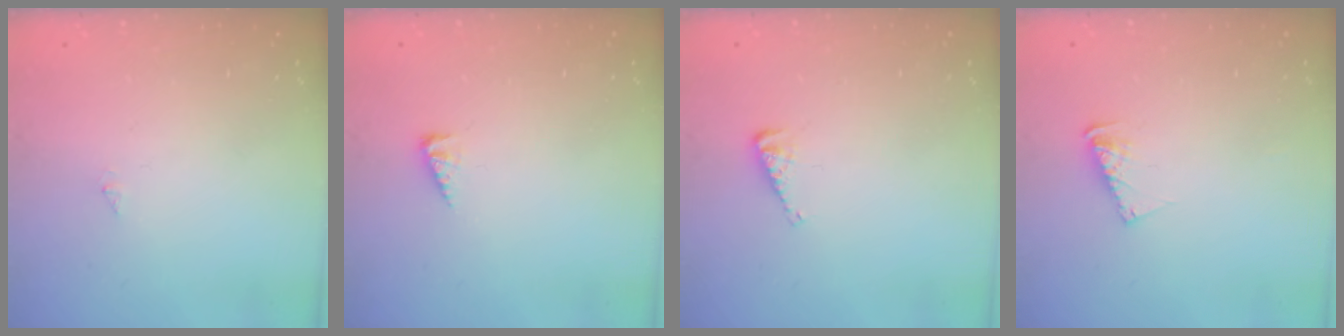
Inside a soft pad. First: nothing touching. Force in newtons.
{"total": 3.0, "press": 2.9, "slide": 0.4}
{"total": 4.0, "press": 3.9, "slide": 0.5}
{"total": 5.4, "press": 5.4, "slide": 0.4}